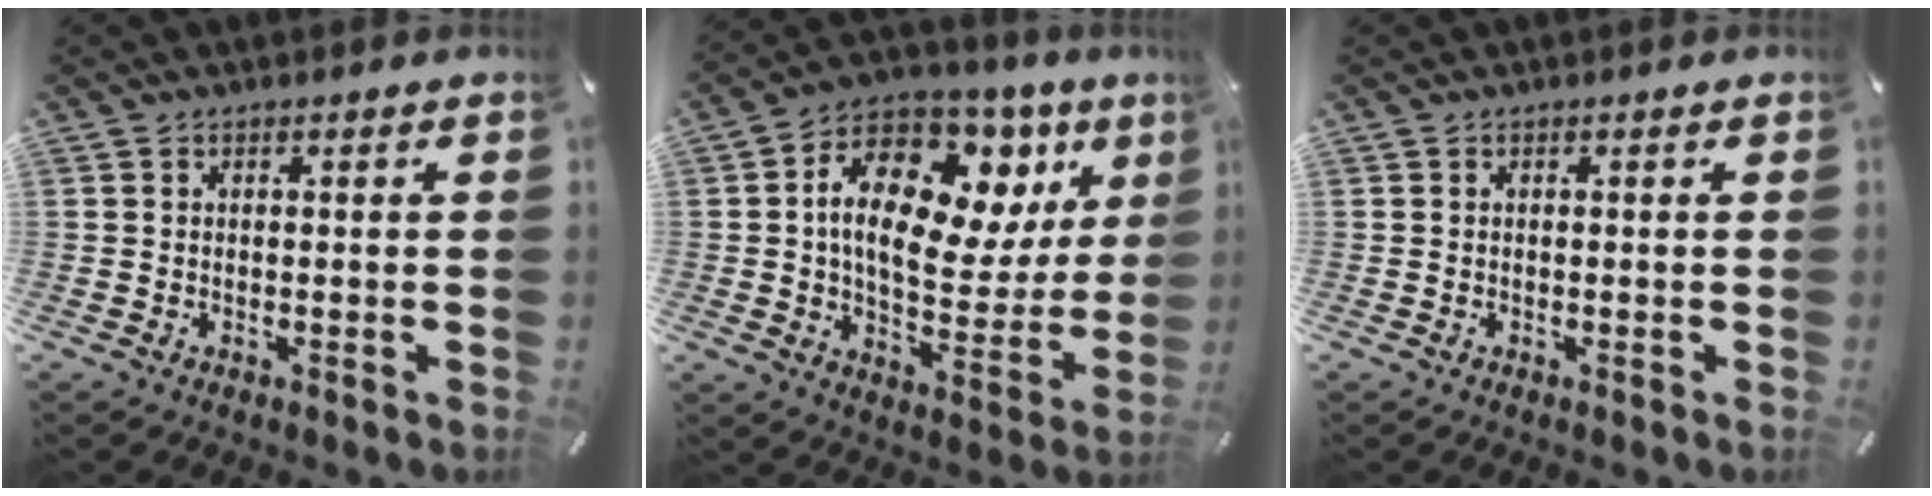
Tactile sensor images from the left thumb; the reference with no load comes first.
{"total": 19.0, "force": [6.3, 11.6, 13.6], "torque": [-0.213, -0.028, 0.108]}
{"total": 0.0}